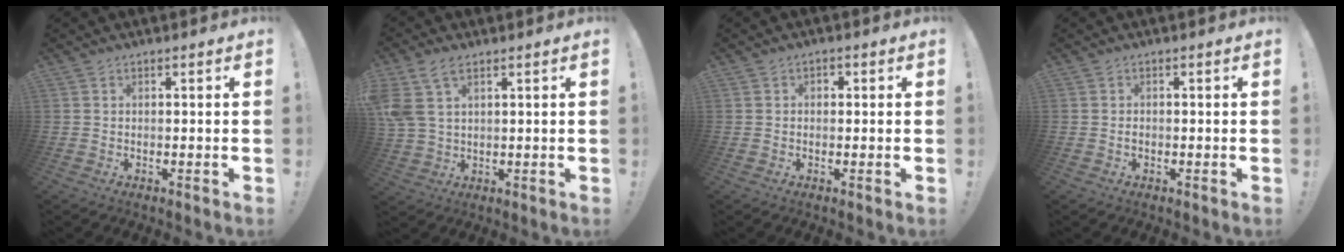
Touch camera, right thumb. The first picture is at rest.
{"total": 9.6, "force": [4.8, 5.3, 6.3], "torque": [-0.123, -0.015, 0.095]}
{"total": 1.6, "force": [-0.8, 1.1, 0.8], "torque": [-0.010, 0.006, -0.016]}
{"total": 0.7, "force": [-0.5, 0.4, 0.3], "torque": [-0.006, 0.002, -0.009]}